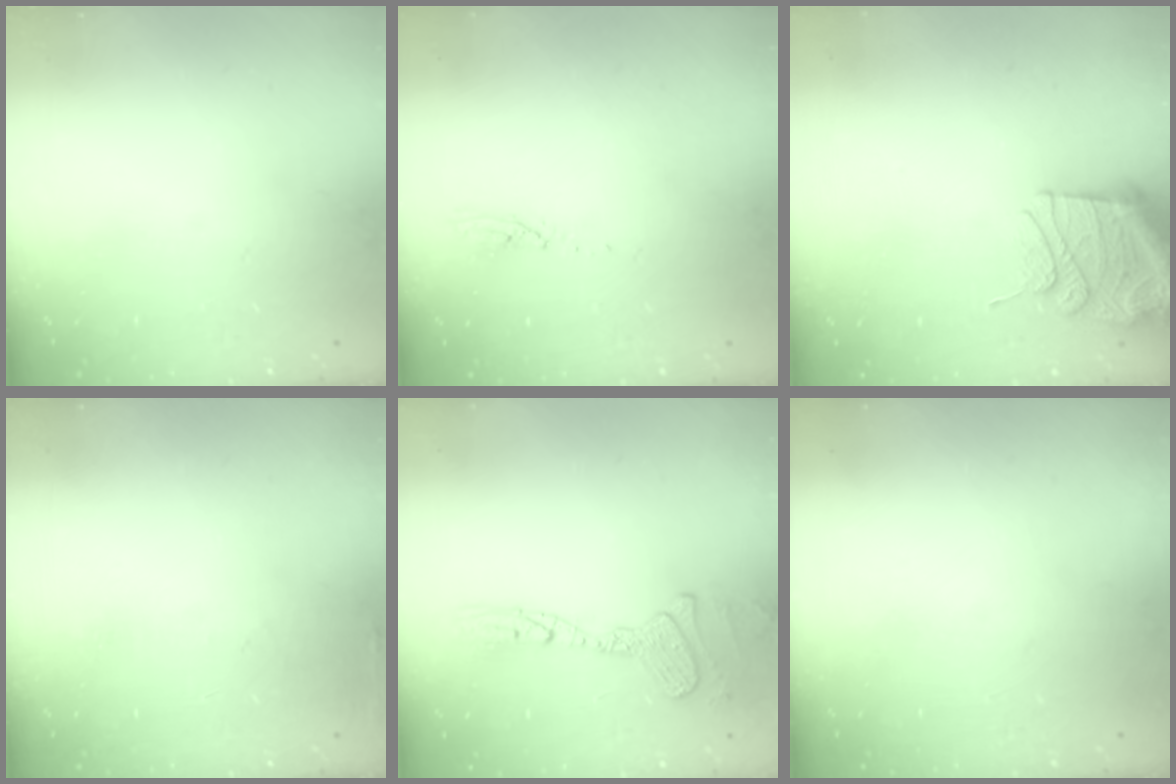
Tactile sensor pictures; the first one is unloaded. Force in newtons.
{"total": 3.0, "press": 2.9, "slide": 0.4}
{"total": 12.9, "press": 12.6, "slide": 2.9}
{"total": 4.1, "press": 3.9, "slide": 1.1}
{"total": 14.0, "press": 13.9, "slide": 1.7}
{"total": 0.0}